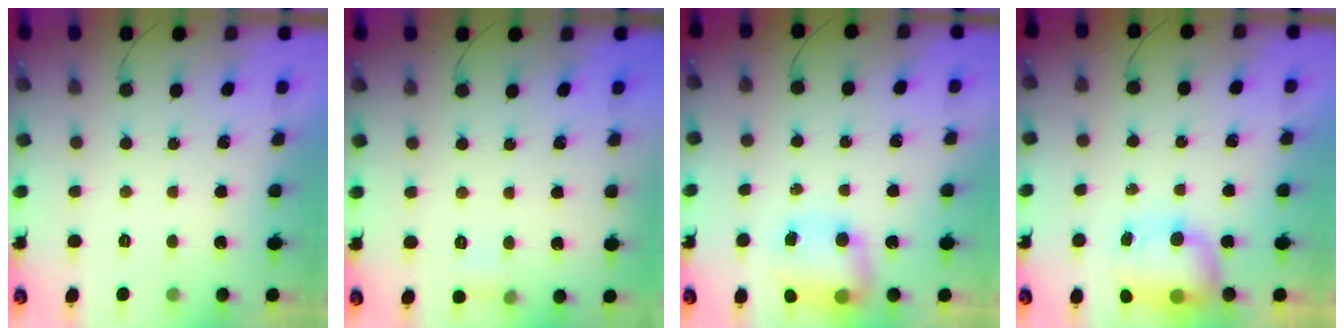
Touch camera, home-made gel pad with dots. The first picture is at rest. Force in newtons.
{"total": 4.6, "press": 4.3, "slide": 1.5}
{"total": 9.7, "press": 9.6, "slide": 1.7}
{"total": 8.0, "press": 7.9, "slide": 1.3}